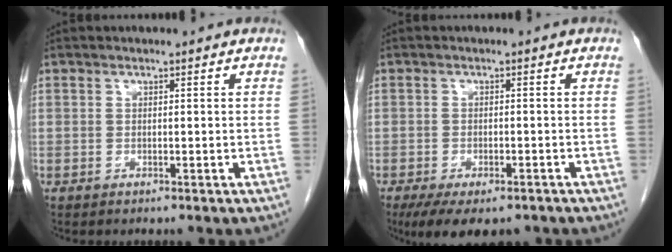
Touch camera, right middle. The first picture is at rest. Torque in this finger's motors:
{"motor_torque": [1.15, -0.90, 0.14, 0.08]}